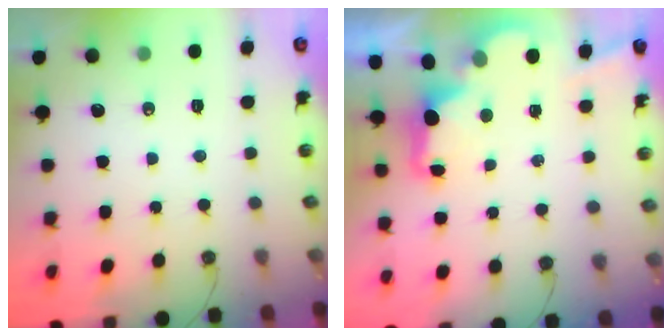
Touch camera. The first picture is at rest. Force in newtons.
{"total": 2.7, "press": 2.5, "slide": 0.8}